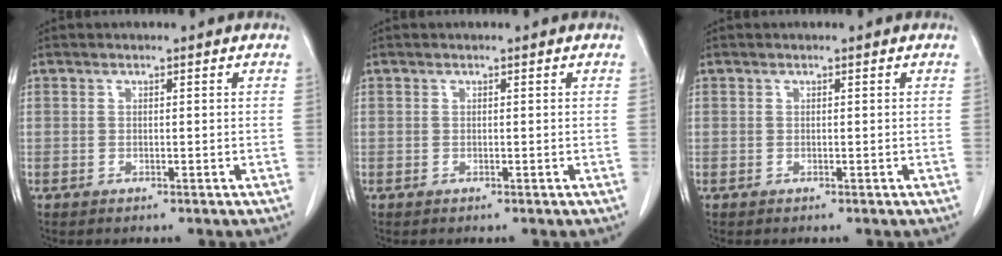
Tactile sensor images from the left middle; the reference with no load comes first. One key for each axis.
{"total": 0.0}
{"total": 0.0}